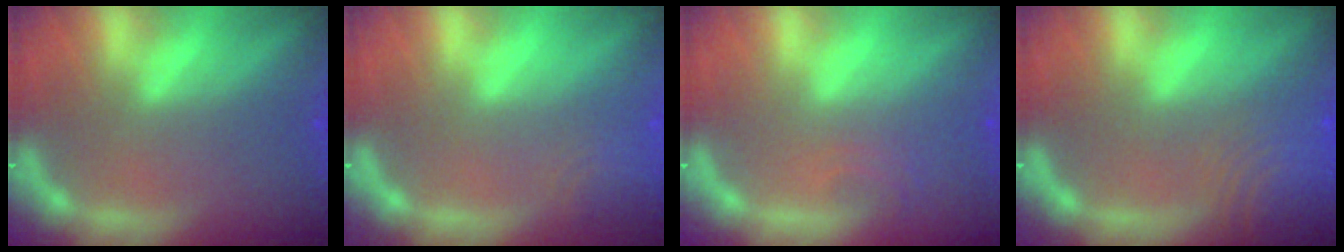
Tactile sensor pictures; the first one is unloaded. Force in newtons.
{"total": 2.9}
{"total": 1.4}
{"total": 9.1}